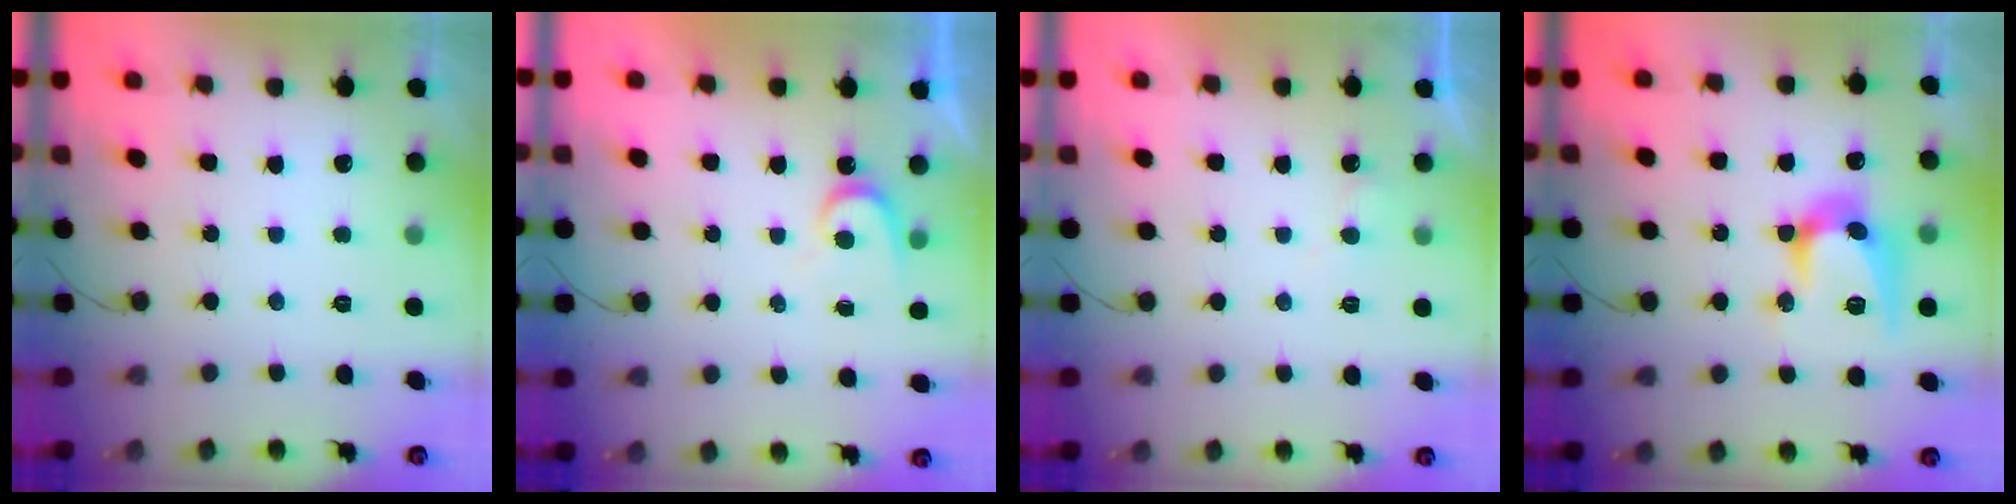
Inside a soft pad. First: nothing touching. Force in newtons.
{"total": 5.1, "press": 5.0, "slide": 0.4}
{"total": 4.2, "press": 4.2, "slide": 0.3}
{"total": 14.4, "press": 14.3, "slide": 0.7}